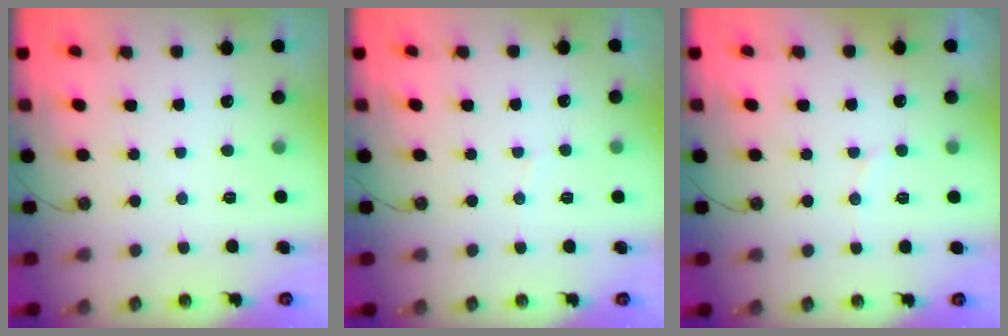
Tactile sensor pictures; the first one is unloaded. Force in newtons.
{"total": 2.9, "press": 2.9, "slide": 0.2}
{"total": 4.2, "press": 4.1, "slide": 0.8}